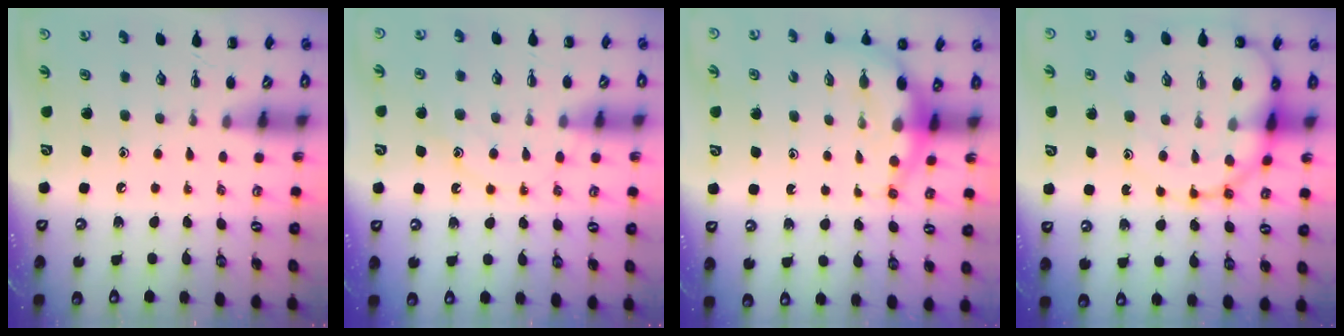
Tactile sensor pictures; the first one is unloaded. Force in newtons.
{"total": 11.2, "press": 11.2, "slide": 0.6}
{"total": 6.8, "press": 6.7, "slide": 1.6}
{"total": 15.3, "press": 14.9, "slide": 3.5}